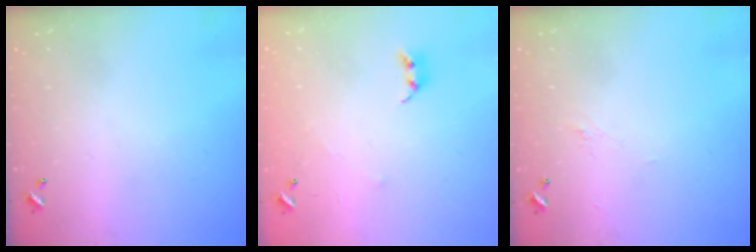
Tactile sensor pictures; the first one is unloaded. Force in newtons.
{"total": 5.0, "press": 4.9, "slide": 0.2}
{"total": 1.6, "press": 1.5, "slide": 0.5}